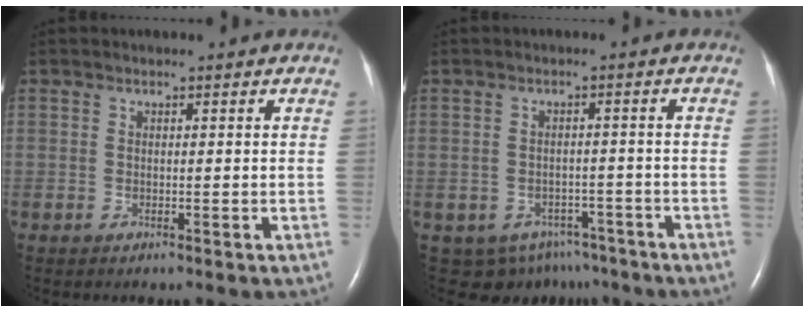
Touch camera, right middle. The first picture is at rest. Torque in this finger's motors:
{"motor_torque": [-0.02, -0.16, -0.07, 0.00]}